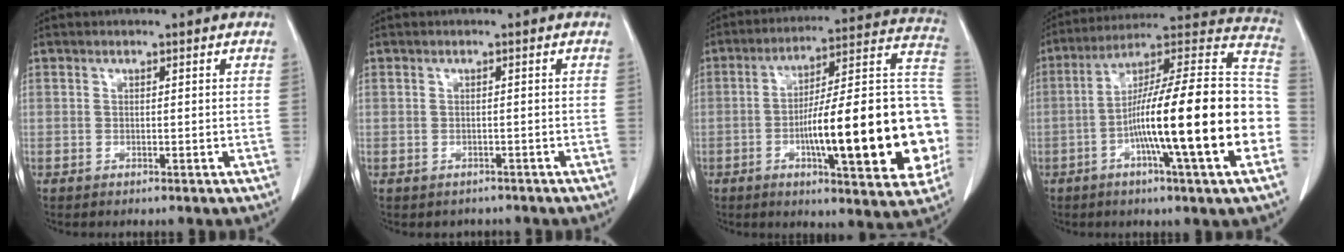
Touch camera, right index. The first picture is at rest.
{"total": 1.8, "force": [-1.4, 1.1, 0.0], "torque": [-0.007, 0.003, -0.018]}
{"total": 25.9, "force": [-5.2, 4.3, 25.0], "torque": [-0.289, 0.026, -0.072]}
{"total": 24.2, "force": [-5.8, 0.7, 23.5], "torque": [-0.308, 0.010, -0.101]}